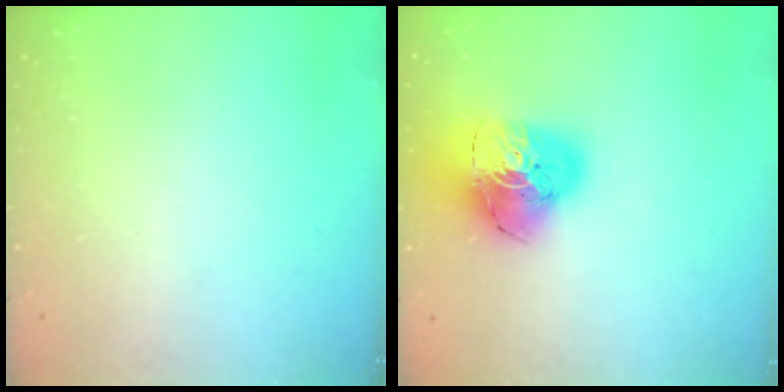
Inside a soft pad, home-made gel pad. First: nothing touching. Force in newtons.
{"total": 18.7, "press": 18.6, "slide": 2.1}